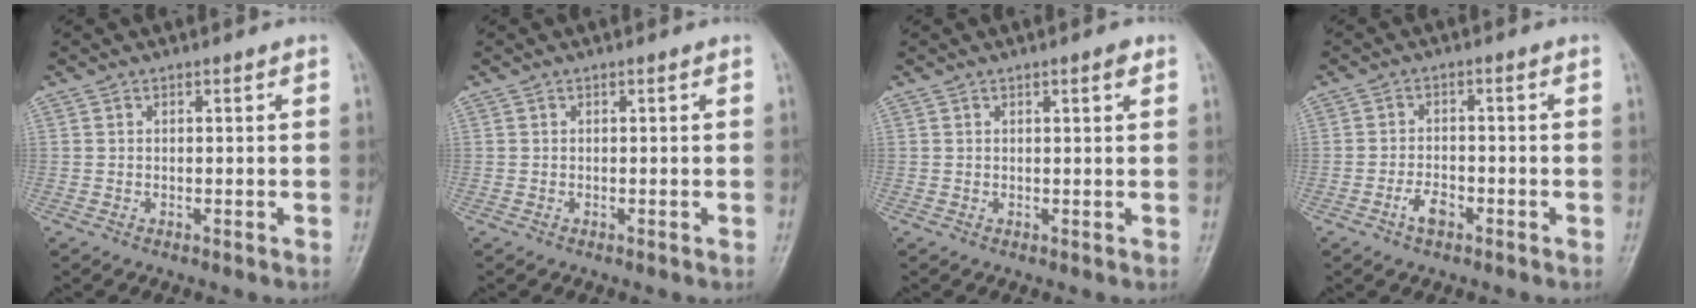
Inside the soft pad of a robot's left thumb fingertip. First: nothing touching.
{"total": 0.0}
{"total": 1.5, "force": [0.8, 0.3, 1.3], "torque": [-0.019, -0.002, 0.011]}
{"total": 3.4, "force": [-1.9, 1.8, 2.2], "torque": [-0.038, 0.015, -0.035]}